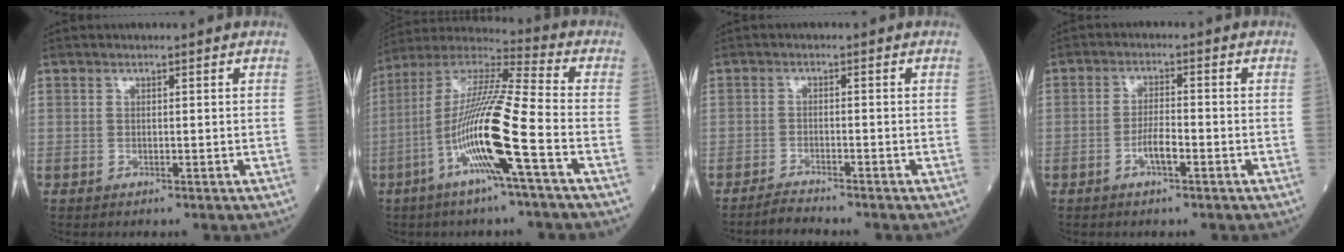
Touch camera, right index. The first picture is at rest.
{"total": 16.4, "force": [-5.4, -0.2, 15.5], "torque": [-0.310, -0.003, -0.111]}
{"total": 2.3, "force": [-2.2, -0.5, 0.2], "torque": [-0.008, -0.010, -0.043]}
{"total": 3.4, "force": [-1.5, 0.8, 3.0], "torque": [-0.053, 0.003, -0.029]}